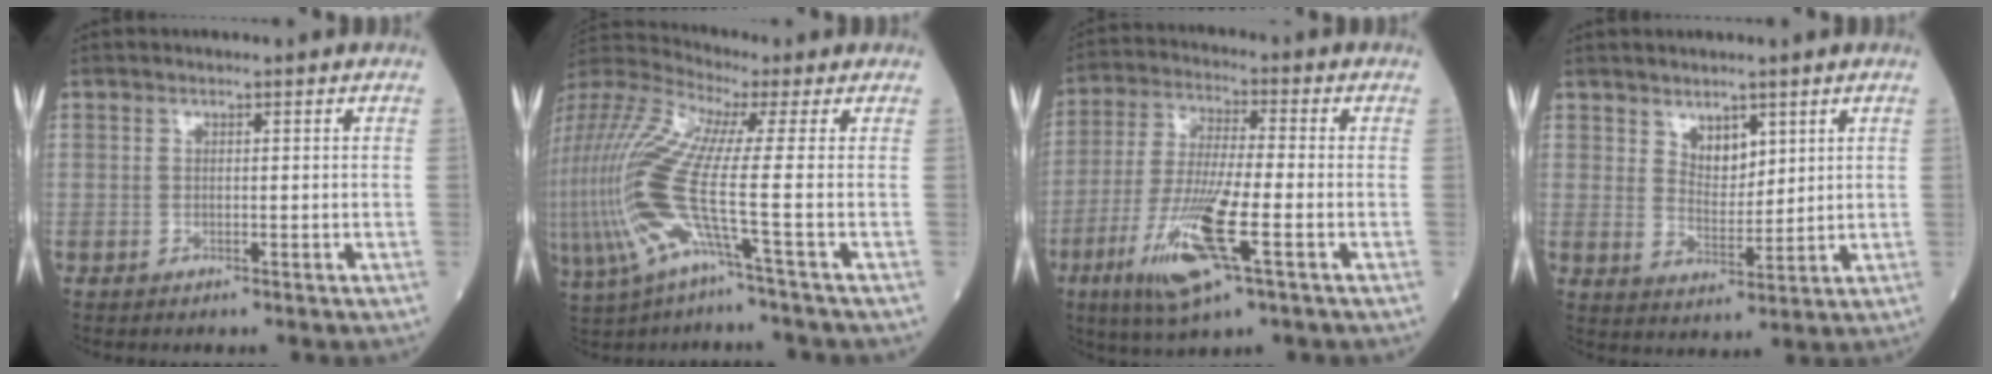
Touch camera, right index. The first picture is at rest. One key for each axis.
{"total": 16.8, "fx": -3.2, "fy": 0.9, "fz": 16.4, "tx": -0.382, "ty": 0.001, "tz": -0.072}
{"total": 13.2, "fx": -5.2, "fy": 1.4, "fz": 12.0, "tx": -0.250, "ty": -0.024, "tz": -0.095}
{"total": 4.4, "fx": 2.6, "fy": 2.4, "fz": 2.7, "tx": -0.045, "ty": -0.004, "tz": 0.053}